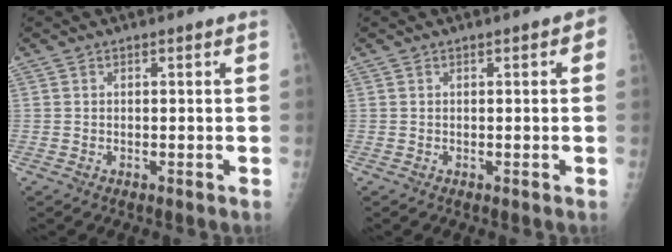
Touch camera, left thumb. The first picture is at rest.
{"total": 2.1, "force": [0.6, 0.8, 1.8], "torque": [-0.017, 0.002, 0.003]}